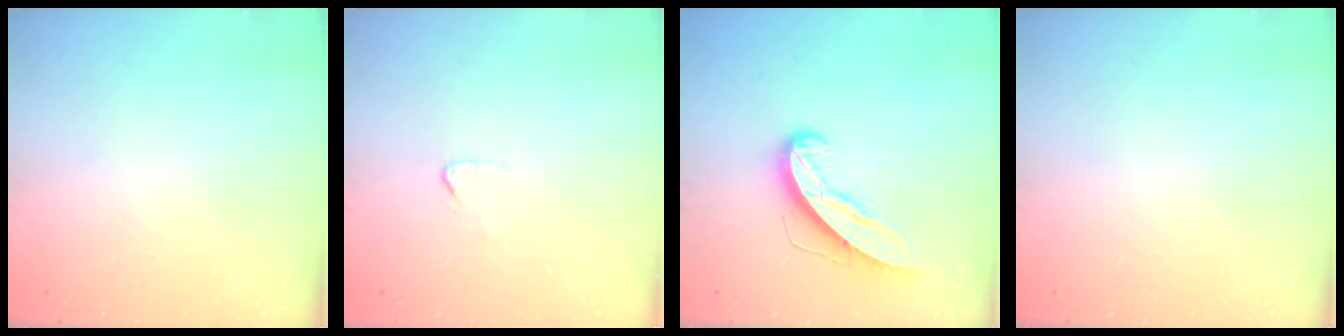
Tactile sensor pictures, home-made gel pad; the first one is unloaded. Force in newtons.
{"total": 2.7, "press": 2.7, "slide": 0.2}
{"total": 9.7, "press": 9.7, "slide": 0.4}
{"total": 0.0}